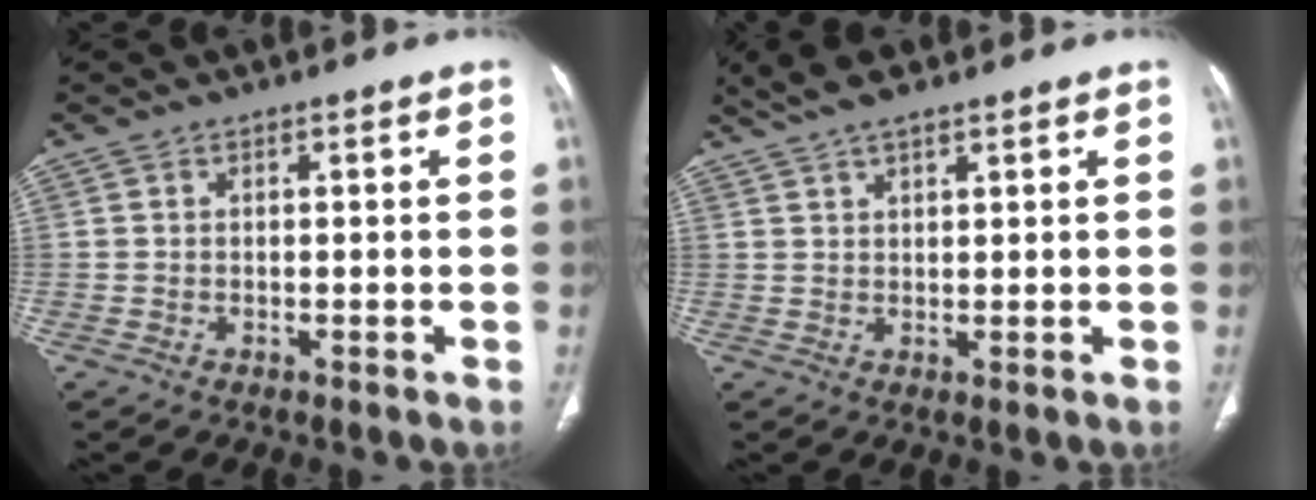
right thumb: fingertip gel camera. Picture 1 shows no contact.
{"total": 5.9, "force": [4.4, 1.6, 3.6], "torque": [-0.069, 0.002, 0.083]}